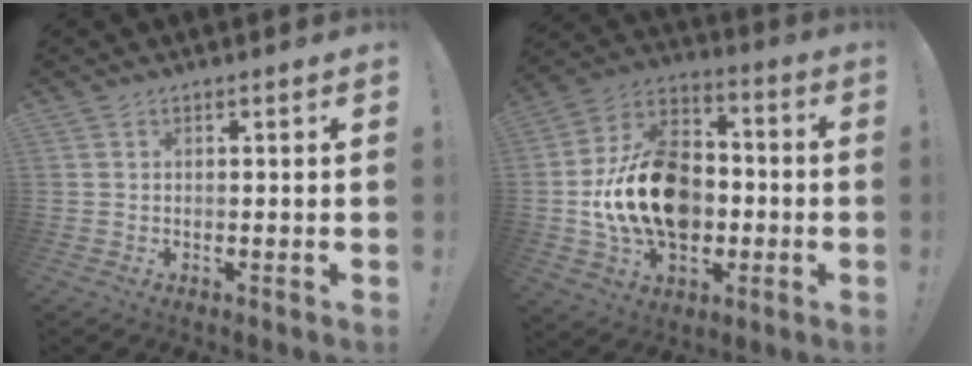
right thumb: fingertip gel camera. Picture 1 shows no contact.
{"total": 21.6, "force": [-2.3, 15.4, 15.0], "torque": [-0.254, 0.028, -0.026]}